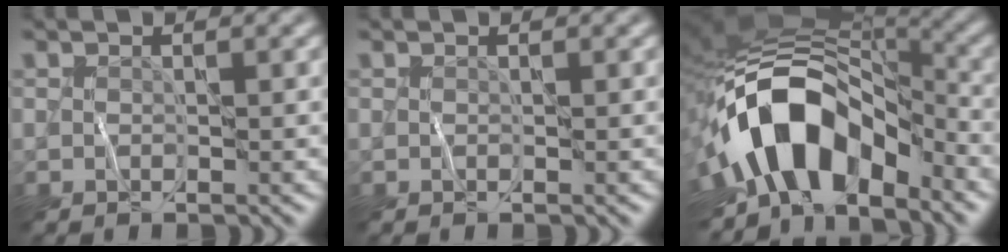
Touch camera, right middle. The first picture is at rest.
{"total": 0.0}
{"total": 12.4, "force": [-5.2, 7.1, 8.7], "torque": [-0.139, 0.007, -0.097]}